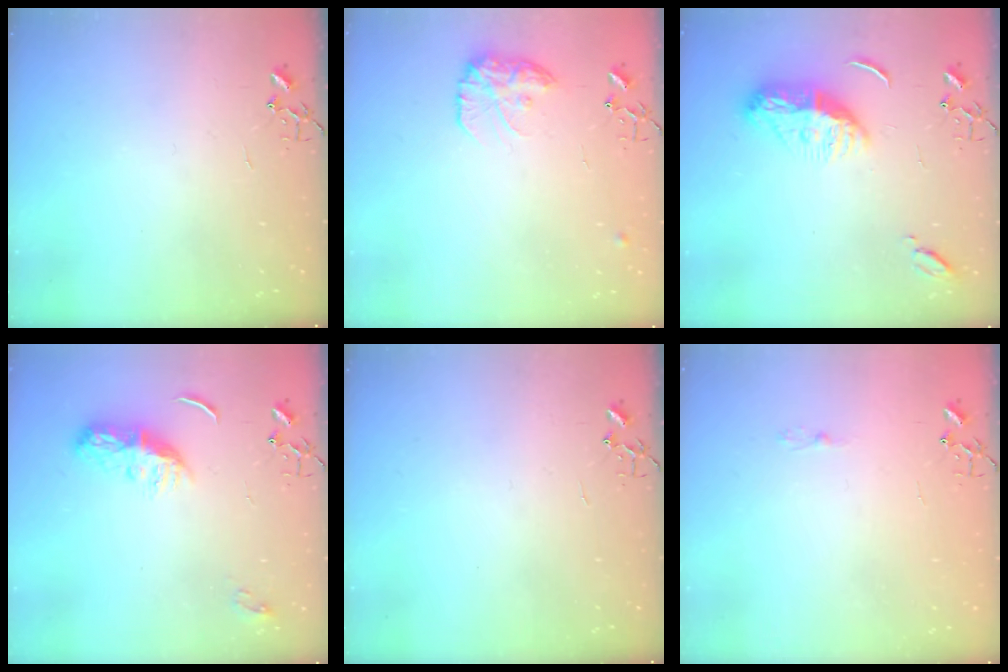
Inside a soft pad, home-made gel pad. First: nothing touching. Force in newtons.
{"total": 13.1, "press": 13.0, "slide": 0.7}
{"total": 11.6, "press": 11.6, "slide": 1.0}
{"total": 8.9, "press": 8.9, "slide": 0.1}
{"total": 0.0}
{"total": 2.5, "press": 2.5, "slide": 0.3}